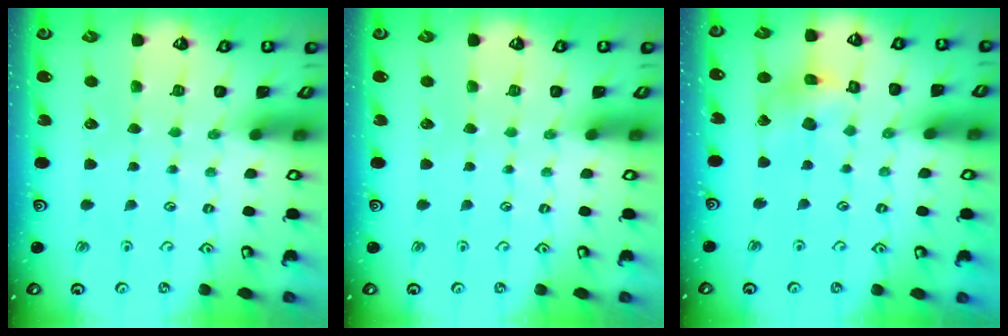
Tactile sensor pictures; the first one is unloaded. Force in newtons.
{"total": 0.0}
{"total": 9.6, "press": 9.5, "slide": 1.2}